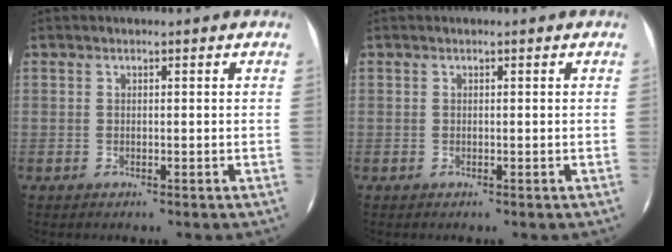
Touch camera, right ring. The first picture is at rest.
{"total": 0.0}